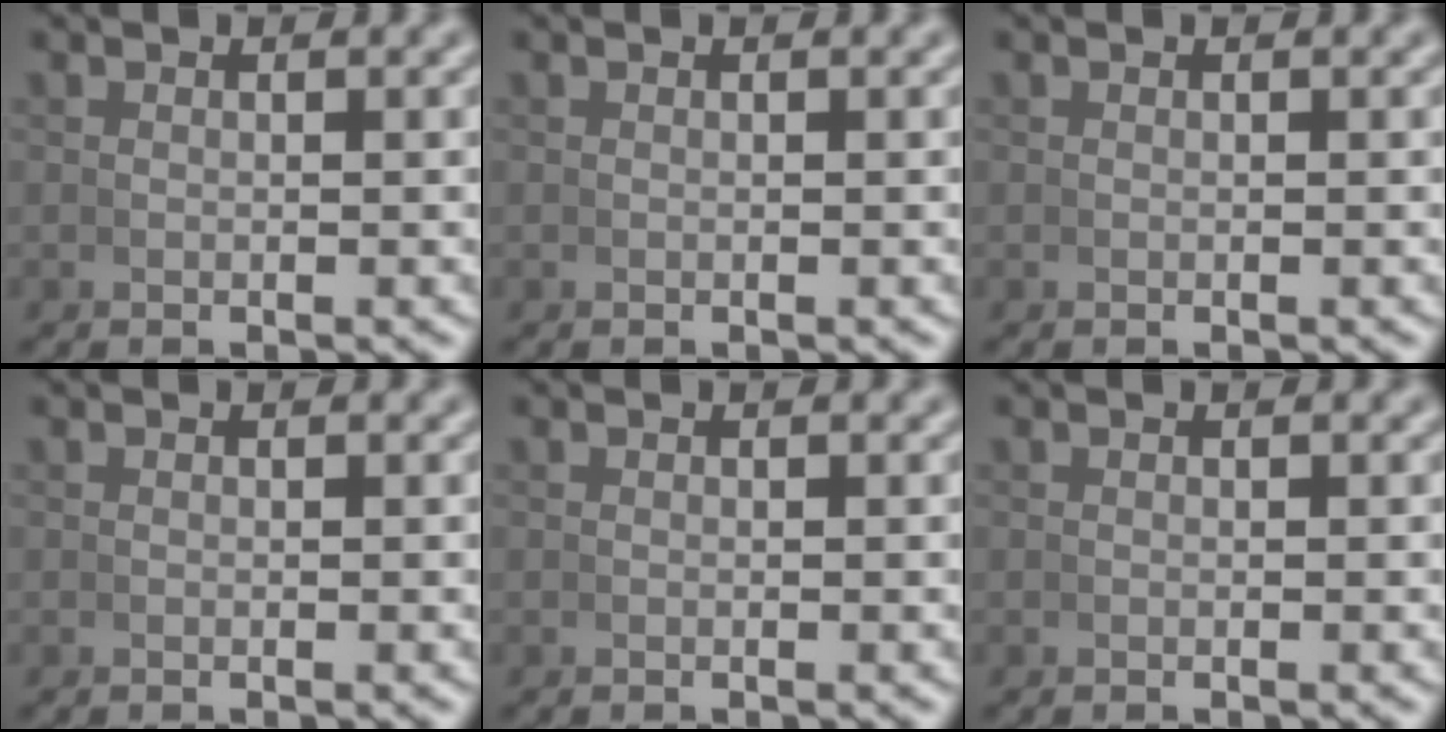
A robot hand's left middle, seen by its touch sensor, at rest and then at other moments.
{"total": 0.0}
{"total": 0.0}
{"total": 0.0}
{"total": 0.0}
{"total": 0.0}